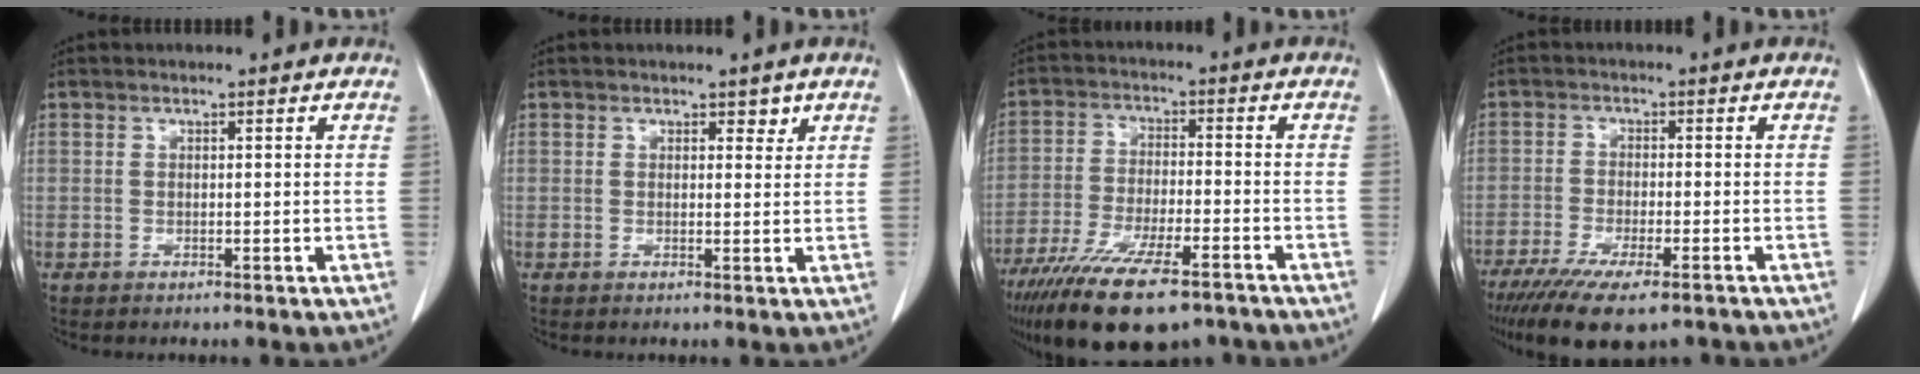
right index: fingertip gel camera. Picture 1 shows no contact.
{"total": 2.0, "force": [1.2, 1.3, 0.9], "torque": [-0.015, 0.005, 0.021]}
{"total": 18.8, "force": [-13.5, 5.3, 12.0], "torque": [-0.222, -0.032, -0.222]}
{"total": 13.7, "force": [-10.0, 3.7, 8.7], "torque": [-0.157, -0.027, -0.159]}